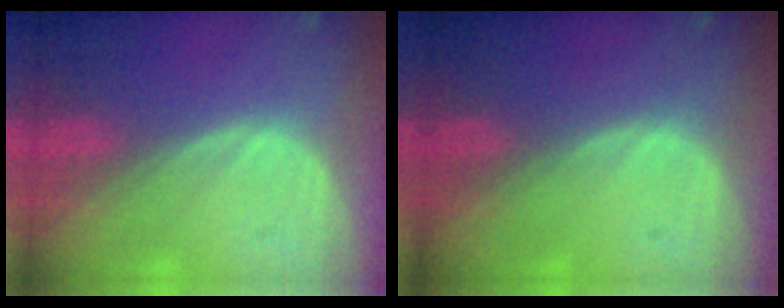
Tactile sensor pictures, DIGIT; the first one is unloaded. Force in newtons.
{"total": 0.0}